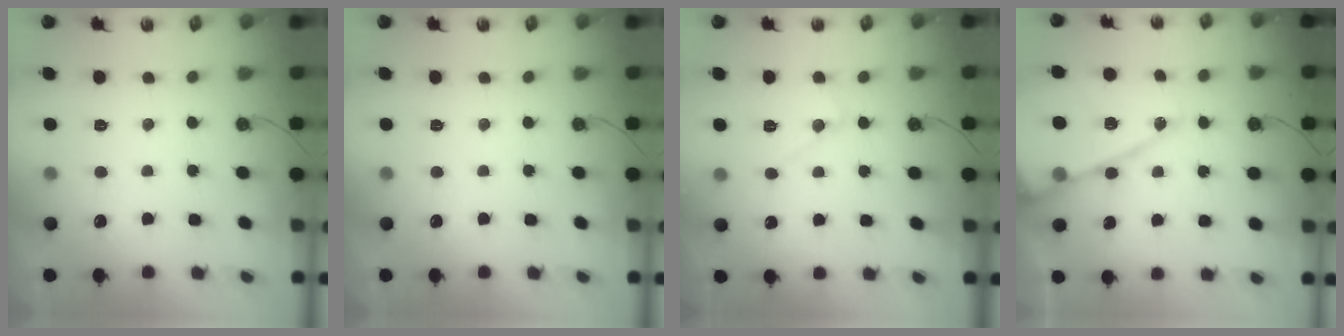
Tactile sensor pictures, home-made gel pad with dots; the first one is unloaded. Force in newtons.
{"total": 0.0}
{"total": 8.8, "press": 8.8, "slide": 0.7}
{"total": 18.0, "press": 17.9, "slide": 2.3}